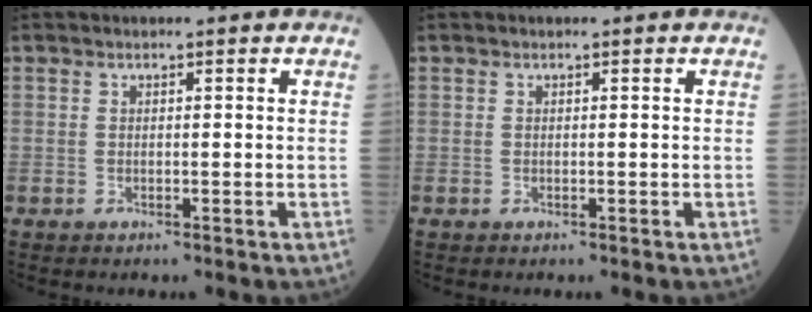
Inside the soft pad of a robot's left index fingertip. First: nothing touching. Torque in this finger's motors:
{"motor_torque": [0.06, -0.03, -0.01, 0.01]}